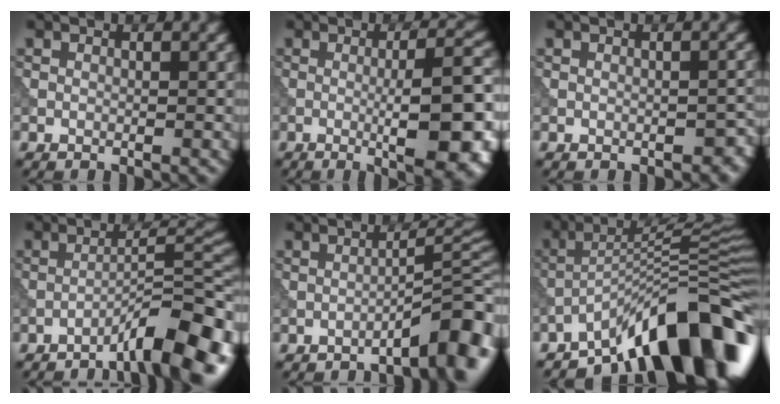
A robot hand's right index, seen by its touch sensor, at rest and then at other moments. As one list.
[{"total": 9.6, "force": [-1.5, 2.2, 9.3], "torque": [-0.113, 0.003, -0.019]}, {"total": 1.5, "force": [-0.5, 0.9, 1.0], "torque": [-0.018, -0.005, -0.005]}, {"total": 9.1, "force": [-5.5, 1.7, 7.1], "torque": [-0.100, 0.019, -0.088]}, {"total": 6.3, "force": [-4.0, 1.0, 4.9], "torque": [-0.059, 0.024, -0.060]}, {"total": 12.6, "force": [-8.3, 3.0, 9.1], "torque": [-0.111, 0.029, -0.145]}]